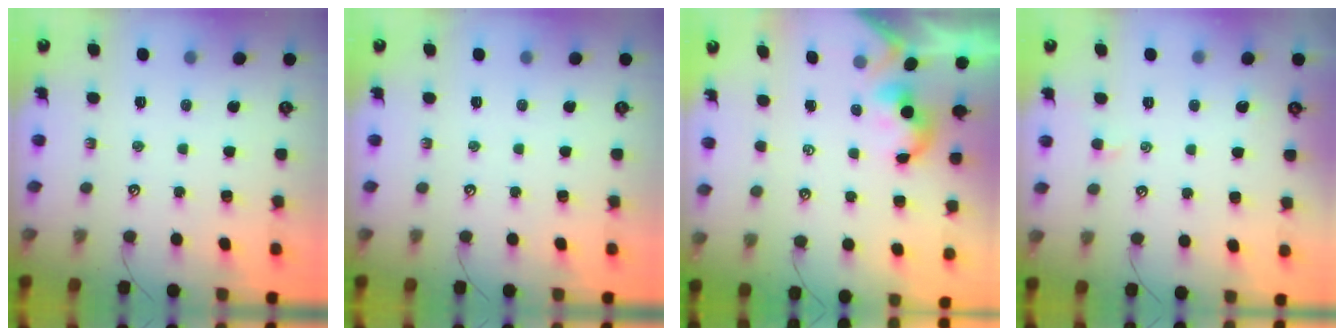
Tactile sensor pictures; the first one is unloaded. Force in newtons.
{"total": 0.0}
{"total": 0.0}
{"total": 2.0, "press": 2.0, "slide": 0.3}